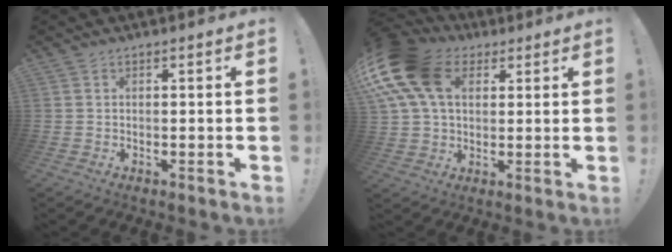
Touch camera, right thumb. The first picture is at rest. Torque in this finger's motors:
{"motor_torque": [2.44, 2.57, 2.19, 0.35, 0.56]}